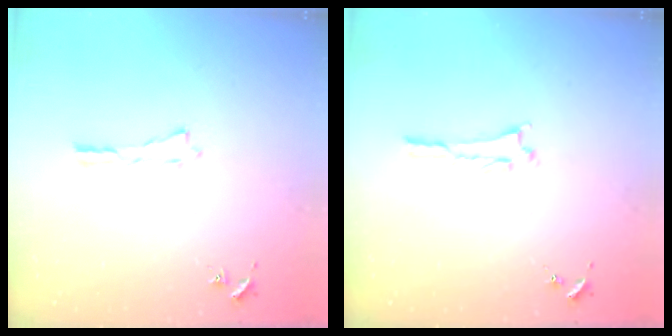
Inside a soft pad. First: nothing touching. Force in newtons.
{"total": 1.0, "press": 1.0, "slide": 0.2}